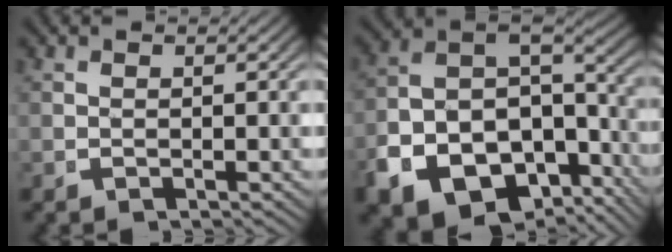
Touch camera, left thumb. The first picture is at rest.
{"total": 17.6, "force": [-5.9, 13.2, 10.0], "torque": [-0.237, -0.070, -0.077]}